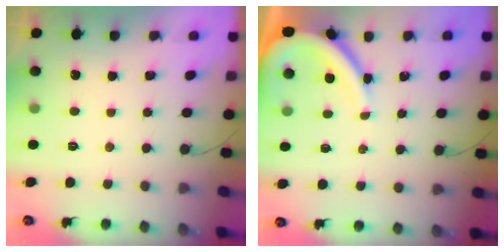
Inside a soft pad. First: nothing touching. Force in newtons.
{"total": 8.9, "press": 8.8, "slide": 0.8}